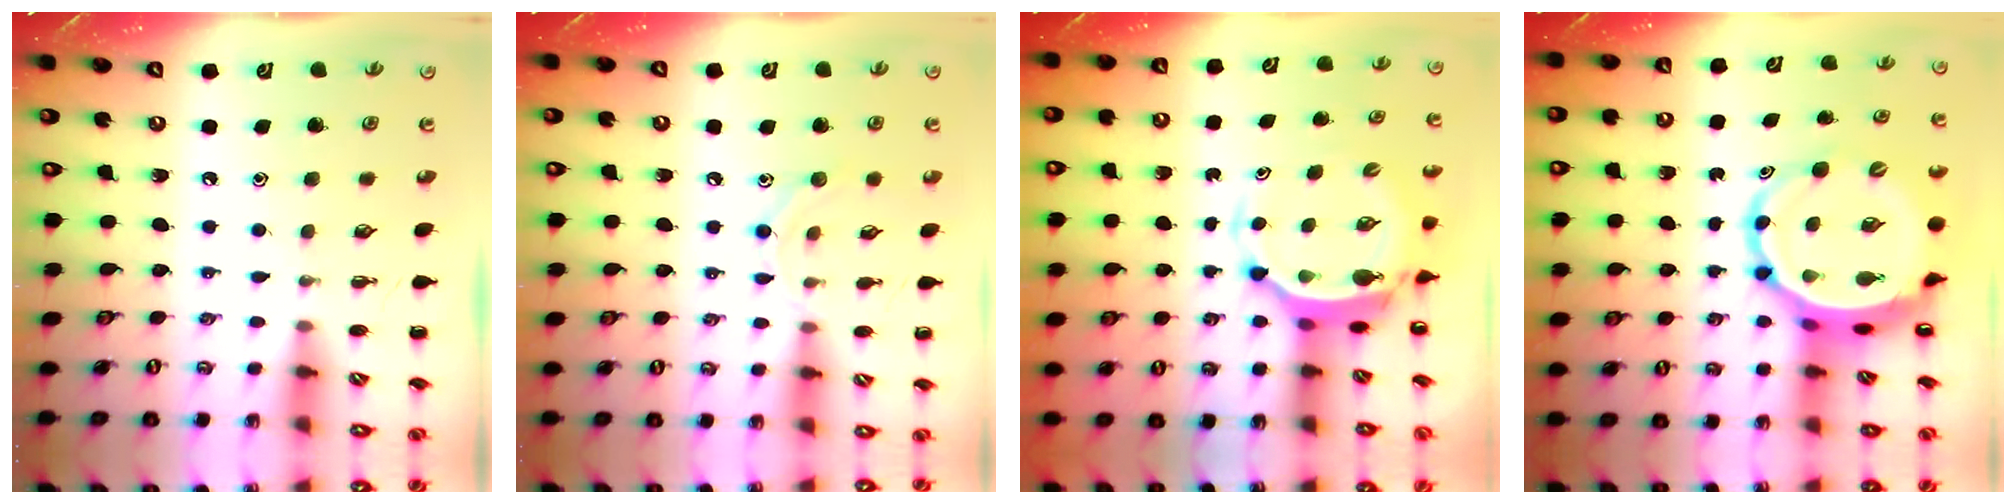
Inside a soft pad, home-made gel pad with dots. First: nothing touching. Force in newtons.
{"total": 7.0, "press": 6.9, "slide": 1.2}
{"total": 5.1, "press": 5.0, "slide": 1.2}
{"total": 9.0, "press": 8.6, "slide": 2.4}